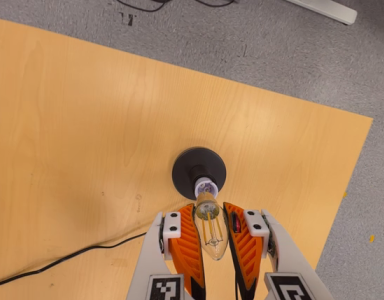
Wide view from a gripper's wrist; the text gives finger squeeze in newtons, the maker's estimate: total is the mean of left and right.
{"total": 23.6, "left": 26.4, "right": 20.8}